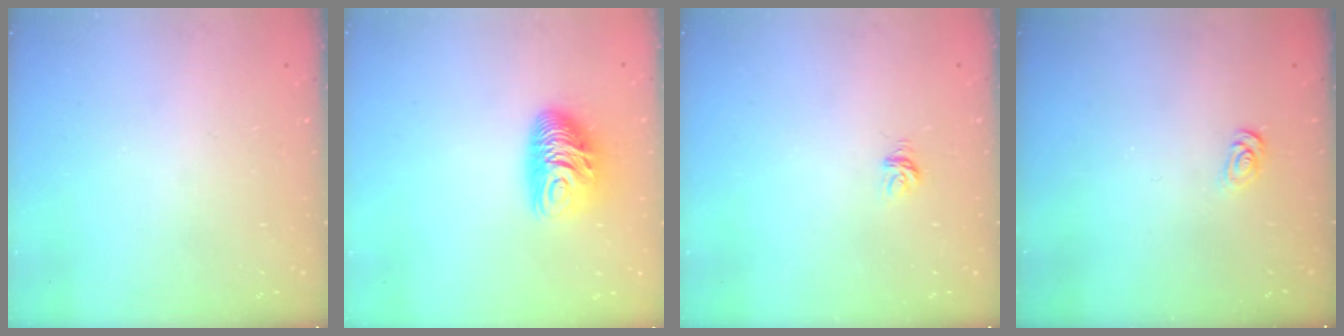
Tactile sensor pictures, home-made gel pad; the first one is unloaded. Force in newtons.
{"total": 10.1, "press": 10.0, "slide": 1.1}
{"total": 3.8, "press": 3.8, "slide": 0.2}
{"total": 2.5, "press": 2.4, "slide": 0.3}